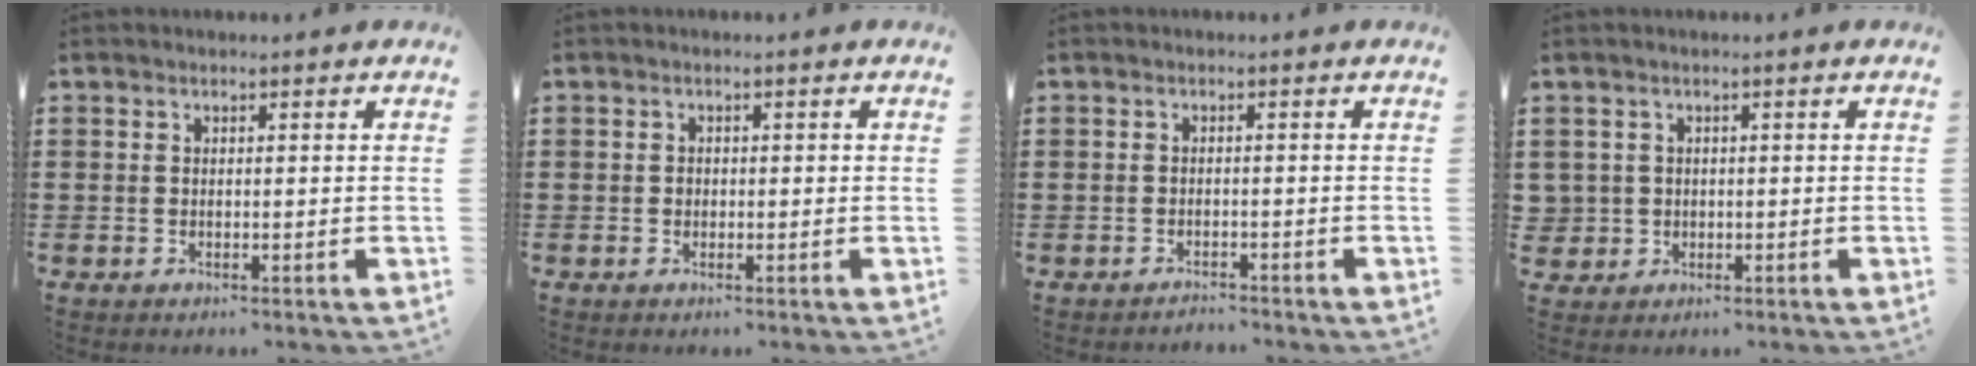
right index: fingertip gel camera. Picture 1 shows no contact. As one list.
[{"total": 0.8, "force": [0.0, 0.6, 0.5], "torque": [-0.012, 0.001, -0.001]}, {"total": 1.3, "force": [-1.2, 0.1, -0.2], "torque": [-0.002, 0.005, -0.028]}, {"total": 1.6, "force": [-0.1, 1.6, -0.1], "torque": [-0.007, 0.006, -0.006]}]